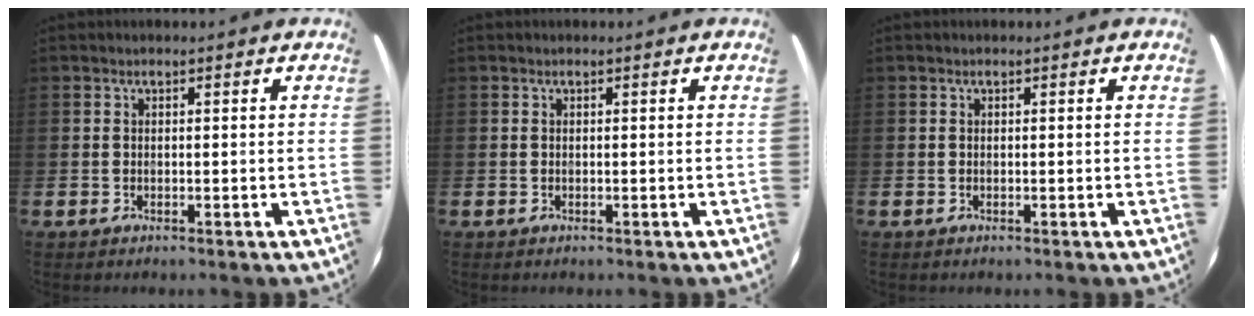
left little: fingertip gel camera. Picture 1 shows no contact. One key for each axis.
{"total": 0.0}
{"total": 0.0}